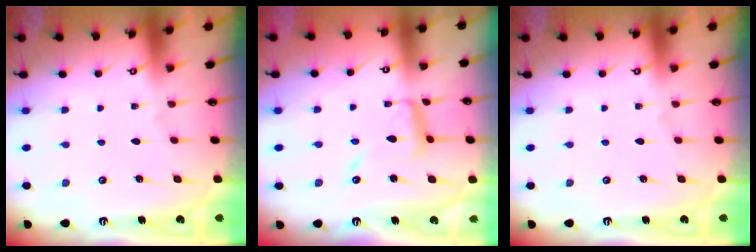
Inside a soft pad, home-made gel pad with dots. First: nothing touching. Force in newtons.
{"total": 10.4, "press": 10.4, "slide": 0.9}
{"total": 0.0}